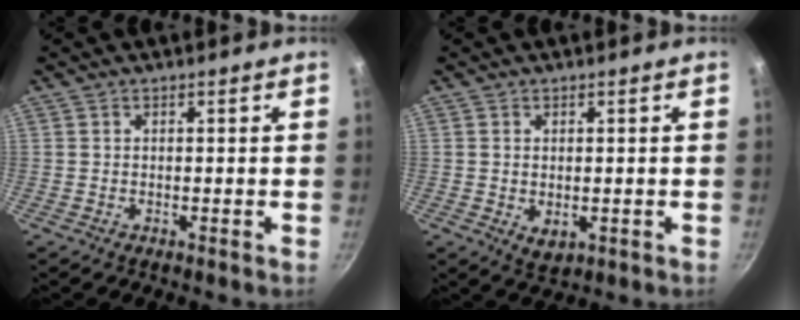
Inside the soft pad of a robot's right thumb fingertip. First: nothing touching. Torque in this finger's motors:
{"motor_torque": [-0.59, 0.07, -0.27, -0.04, 0.07]}